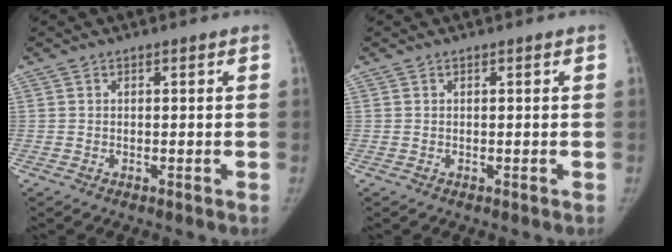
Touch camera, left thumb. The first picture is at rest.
{"total": 0.0}